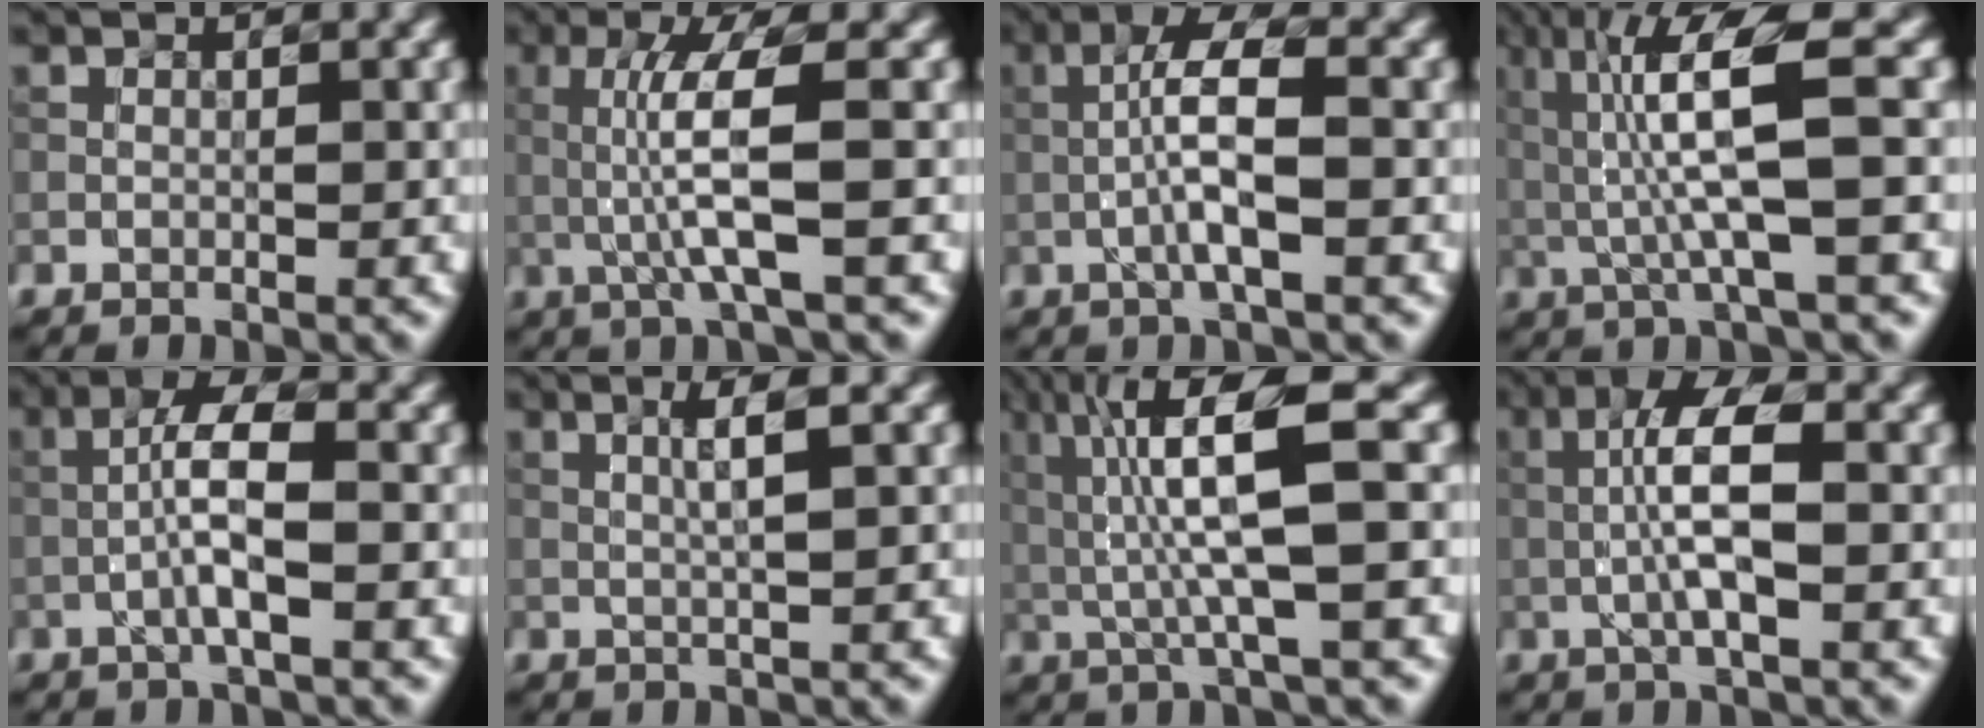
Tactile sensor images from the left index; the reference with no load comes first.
{"total": 5.1, "force": [0.1, 0.6, 5.1], "torque": [-0.108, 0.001, 0.006]}
{"total": 4.7, "force": [-0.7, 0.7, 4.6], "torque": [-0.088, 0.015, -0.021]}
{"total": 7.6, "force": [0.8, 1.0, 7.5], "torque": [-0.151, 0.005, 0.022]}
{"total": 4.3, "force": [-0.8, 0.7, 4.2], "torque": [-0.079, 0.014, -0.022]}
{"total": 2.9, "force": [0.9, 0.3, 2.8], "torque": [-0.048, 0.009, 0.015]}
{"total": 8.4, "force": [1.1, 1.3, 8.2], "torque": [-0.153, 0.005, 0.024]}
{"total": 5.2, "force": [-0.1, 1.2, 5.1], "torque": [-0.099, 0.012, -0.010]}